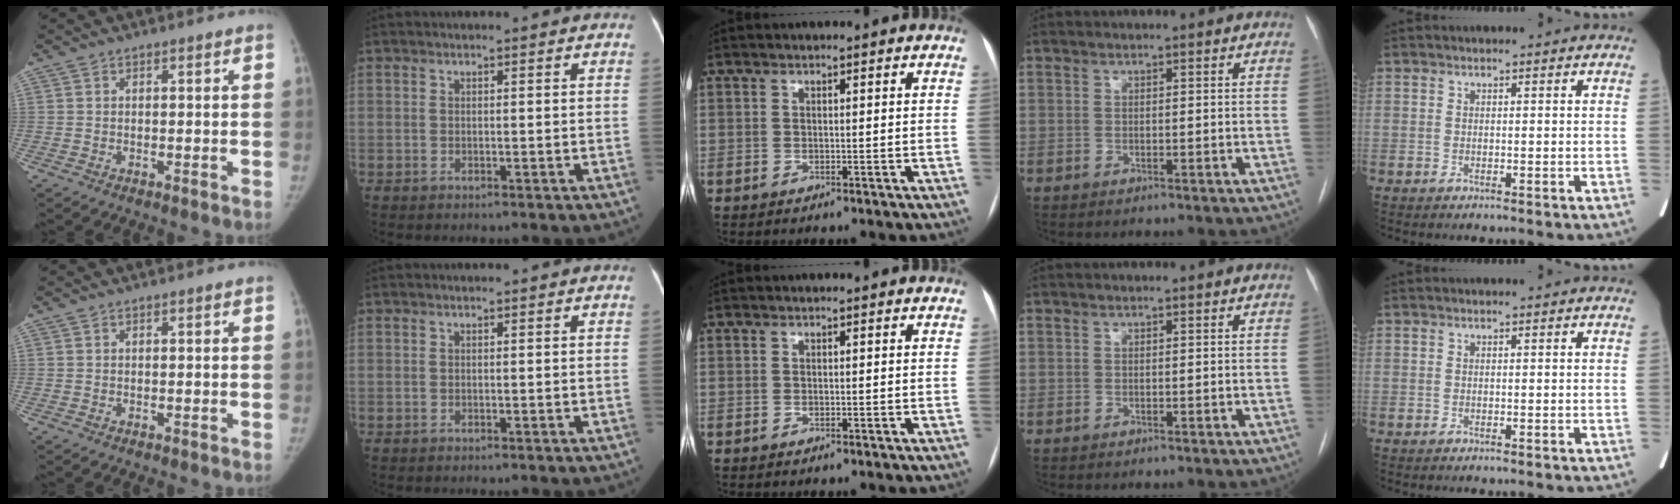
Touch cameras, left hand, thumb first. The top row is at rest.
{}